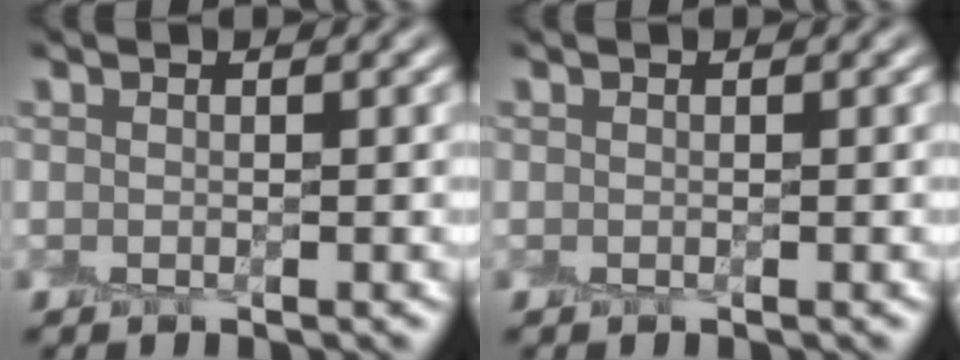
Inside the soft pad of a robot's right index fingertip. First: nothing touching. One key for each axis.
{"total": 0.0}